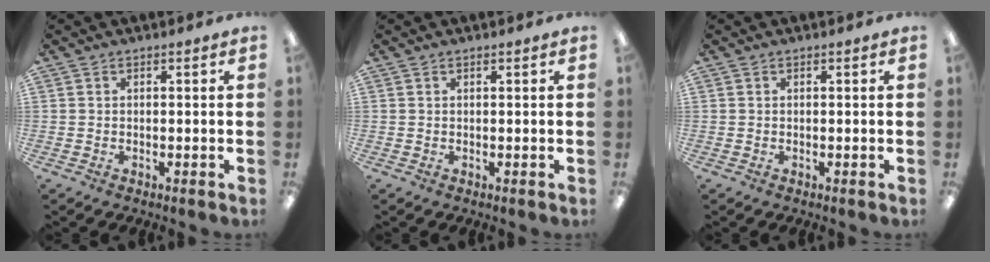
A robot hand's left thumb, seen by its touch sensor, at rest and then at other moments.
{"total": 0.5, "force": [0.4, 0.0, 0.3], "torque": [-0.006, 0.001, 0.008]}
{"total": 0.0}